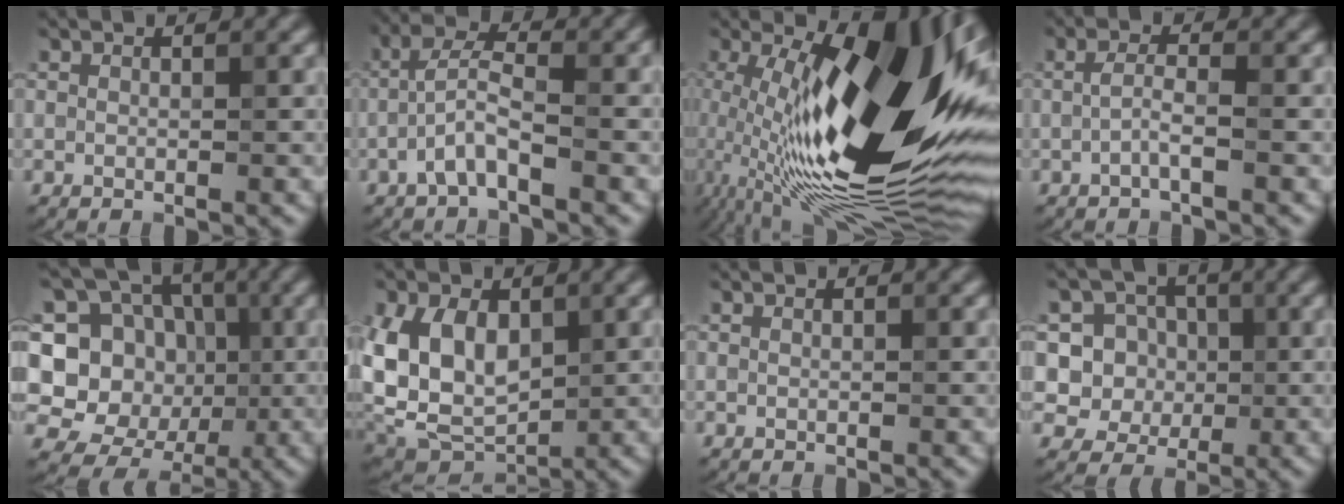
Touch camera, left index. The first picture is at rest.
{"total": 3.5, "force": [-1.6, 0.8, 3.1], "torque": [-0.067, 0.013, -0.039]}
{"total": 20.0, "force": [2.2, 7.4, 18.4], "torque": [-0.281, -0.003, 0.045]}
{"total": 1.8, "force": [-0.6, 0.2, 1.7], "torque": [-0.035, 0.005, -0.017]}
{"total": 14.4, "force": [1.0, 13.2, 5.7], "torque": [-0.167, 0.044, 0.013]}
{"total": 8.5, "force": [1.5, 6.0, 5.9], "torque": [-0.127, -0.009, 0.028]}
{"total": 0.0}
{"total": 6.8, "force": [0.7, 6.4, 2.1], "torque": [-0.034, 0.021, -0.002]}